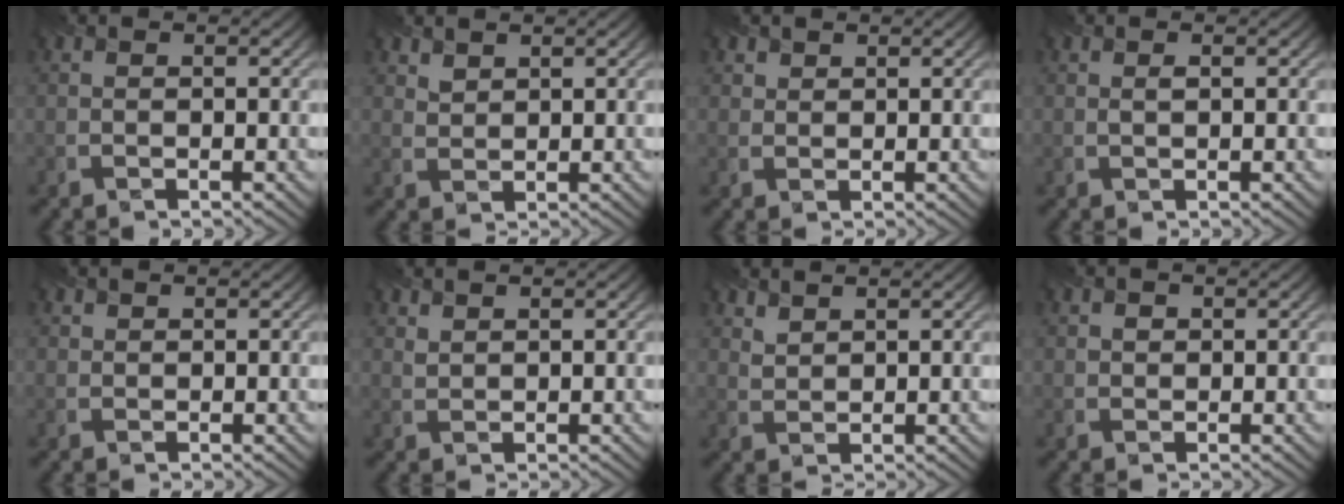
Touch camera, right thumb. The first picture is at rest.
{"total": 1.8, "force": [1.6, 0.8, 0.2], "torque": [-0.010, -0.002, 0.040]}
{"total": 2.0, "force": [1.5, 1.3, 0.1], "torque": [-0.005, 0.000, 0.033]}
{"total": 0.6, "force": [0.3, 0.3, 0.4], "torque": [-0.012, -0.002, 0.008]}
{"total": 1.1, "force": [0.9, 0.7, -0.1], "torque": [0.000, -0.001, 0.021]}
{"total": 1.4, "force": [1.3, 0.5, 0.1], "torque": [-0.010, -0.001, 0.033]}
{"total": 2.2, "force": [2.0, 0.8, 0.5], "torque": [-0.016, -0.002, 0.048]}
{"total": 1.1, "force": [0.5, 0.9, 0.0], "torque": [-0.003, -0.003, 0.012]}